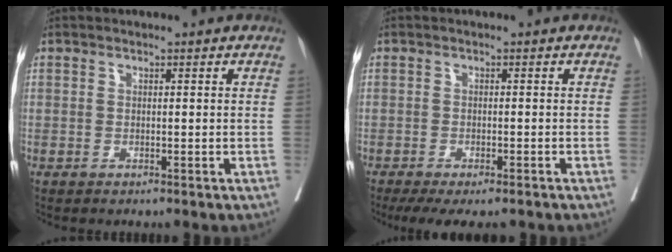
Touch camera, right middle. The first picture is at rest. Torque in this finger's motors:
{"motor_torque": [0.56, -0.51, 0.29, 0.06]}